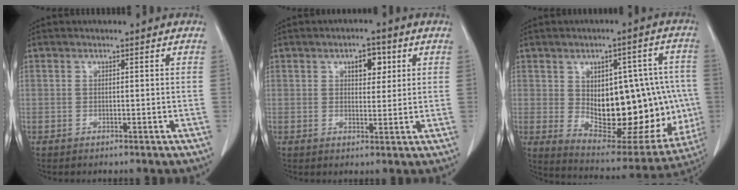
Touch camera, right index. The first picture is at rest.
{"total": 4.1, "force": [1.7, 2.1, 3.1], "torque": [-0.046, 0.007, 0.024]}
{"total": 23.7, "force": [-1.0, 11.2, 20.9], "torque": [-0.268, 0.019, 0.023]}